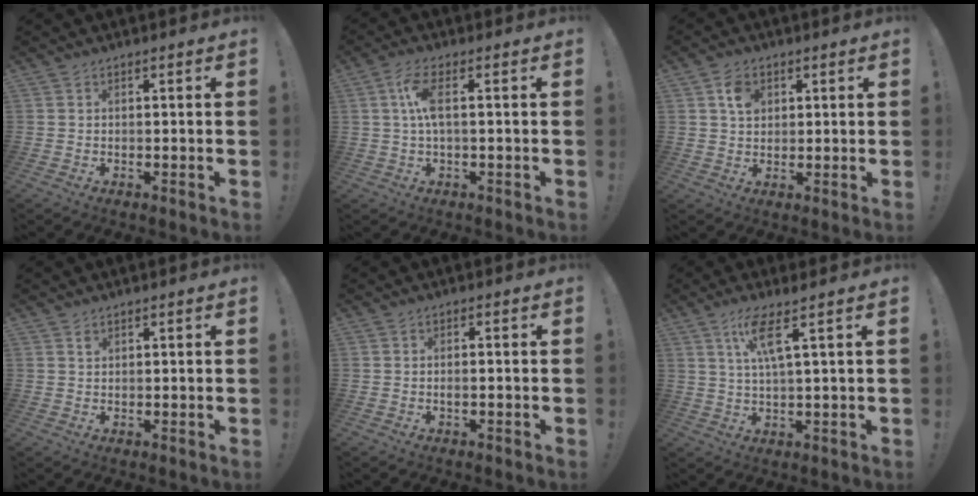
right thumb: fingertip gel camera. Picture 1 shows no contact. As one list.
[{"total": 7.1, "force": [1.2, 1.8, 6.8], "torque": [-0.149, -0.001, 0.019]}, {"total": 5.8, "force": [2.3, 4.4, 2.9], "torque": [-0.043, 0.000, 0.041]}, {"total": 0.9, "force": [0.6, 0.6, 0.3], "torque": [0.001, -0.003, 0.011]}, {"total": 1.5, "force": [-0.9, -0.1, 1.1], "torque": [-0.023, 0.003, -0.017]}, {"total": 7.8, "force": [3.3, 0.7, 7.1], "torque": [-0.141, 0.002, 0.053]}]